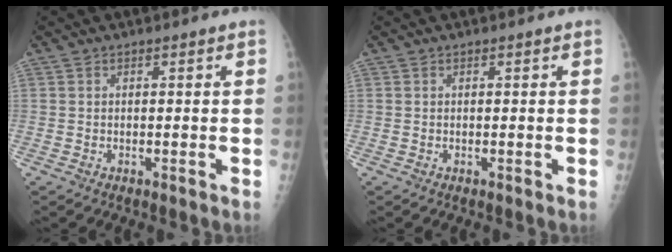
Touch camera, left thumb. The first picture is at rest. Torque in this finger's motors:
{"motor_torque": [0.22, 0.03, 0.08, 0.06, 0.01]}